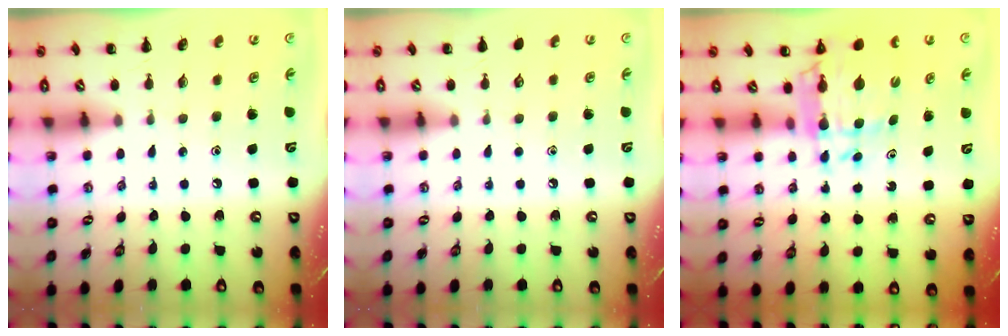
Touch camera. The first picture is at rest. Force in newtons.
{"total": 0.0}
{"total": 9.3, "press": 8.8, "slide": 3.0}